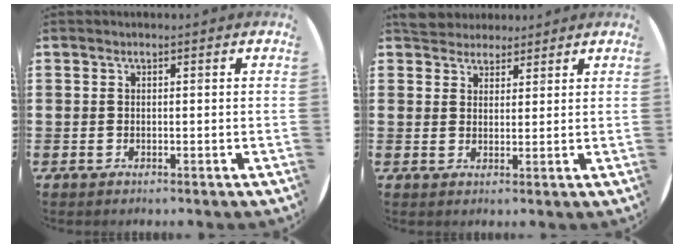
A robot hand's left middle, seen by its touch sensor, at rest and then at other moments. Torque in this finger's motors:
{"motor_torque": [0.41, -0.48, 0.02, 0.04]}